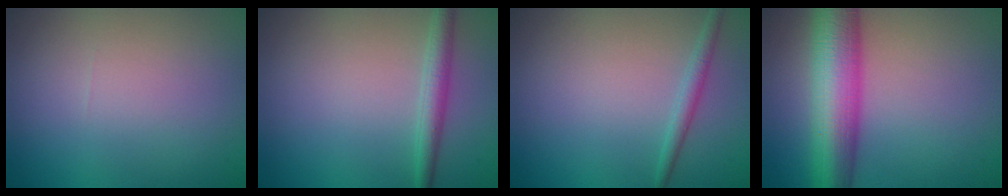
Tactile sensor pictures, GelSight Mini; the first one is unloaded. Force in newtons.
{"total": 2.3, "press": 2.3, "slide": 0.1}
{"total": 1.4, "press": 1.4, "slide": 0.1}
{"total": 9.5, "press": 9.5, "slide": 0.3}